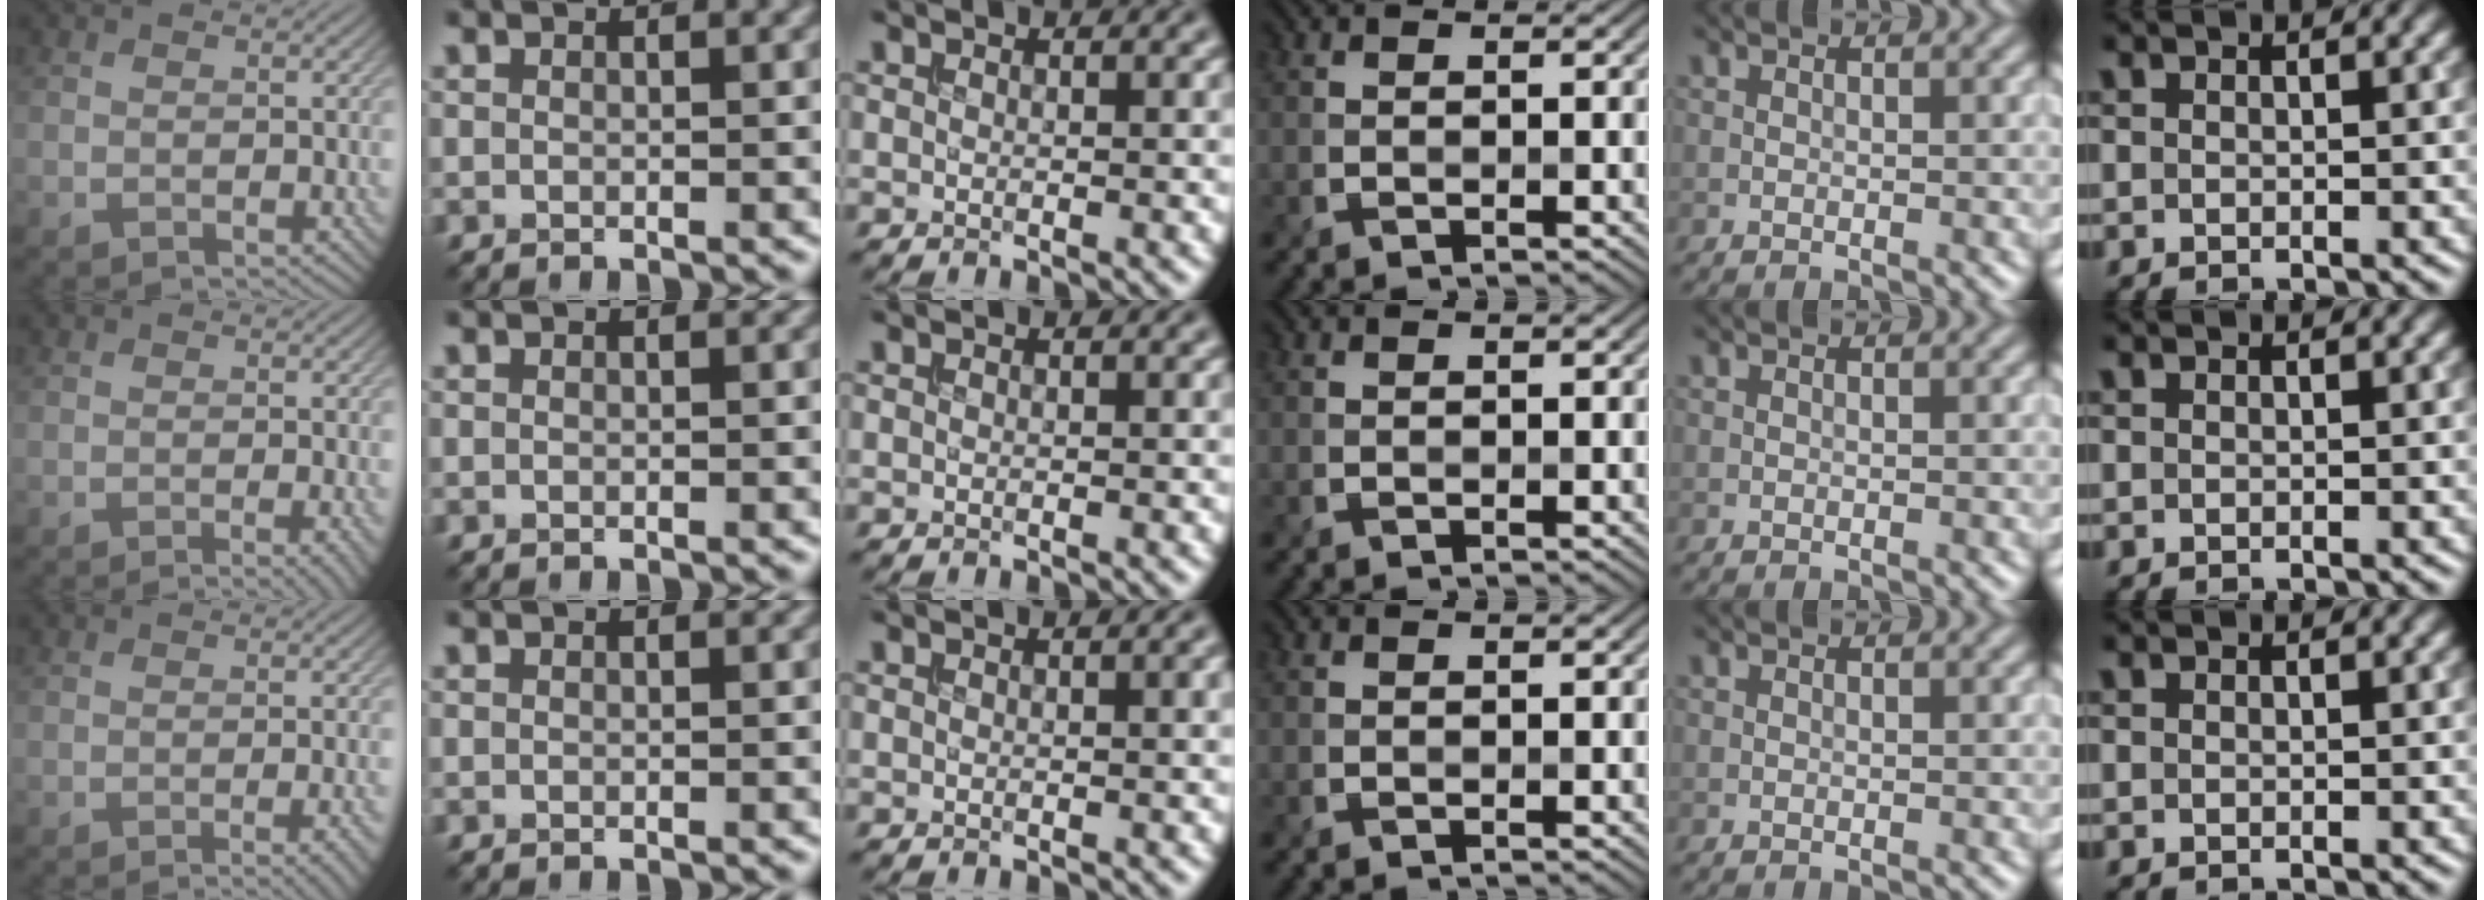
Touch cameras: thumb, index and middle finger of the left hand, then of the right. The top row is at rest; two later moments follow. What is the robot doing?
{"motion": "insert", "object": "bucket"}